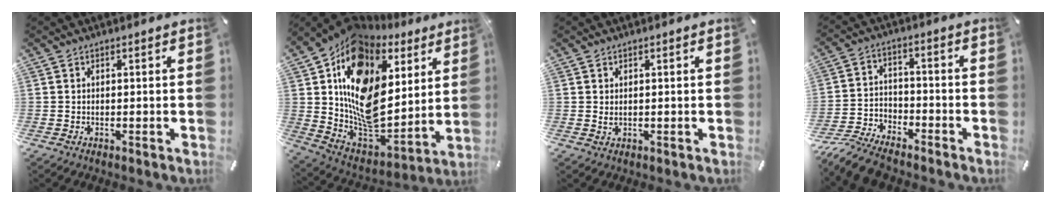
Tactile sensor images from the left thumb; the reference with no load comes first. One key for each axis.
{"total": 17.4, "fx": 5.8, "fy": 12.8, "fz": 10.3, "tx": -0.209, "ty": -0.059, "tz": 0.096}
{"total": 0.9, "fx": 0.2, "fy": 0.6, "fz": 0.6, "tx": -0.013, "ty": 0.003, "tz": 0.003}
{"total": 10.0, "fx": -8.8, "fy": 3.4, "fz": 3.2, "tx": -0.059, "ty": 0.047, "tz": -0.171}